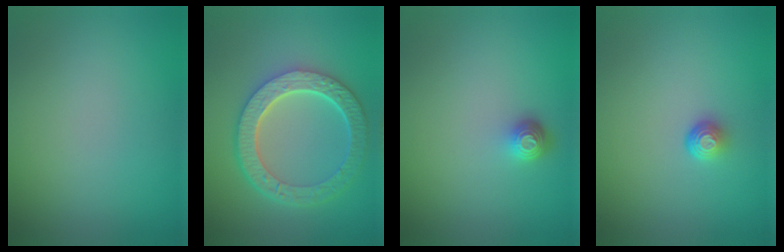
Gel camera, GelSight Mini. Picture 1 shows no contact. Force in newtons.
{"total": 6.4, "press": 4.9, "slide": 4.1}
{"total": 1.6, "press": 1.1, "slide": 1.0}
{"total": 1.5, "press": 1.0, "slide": 1.2}